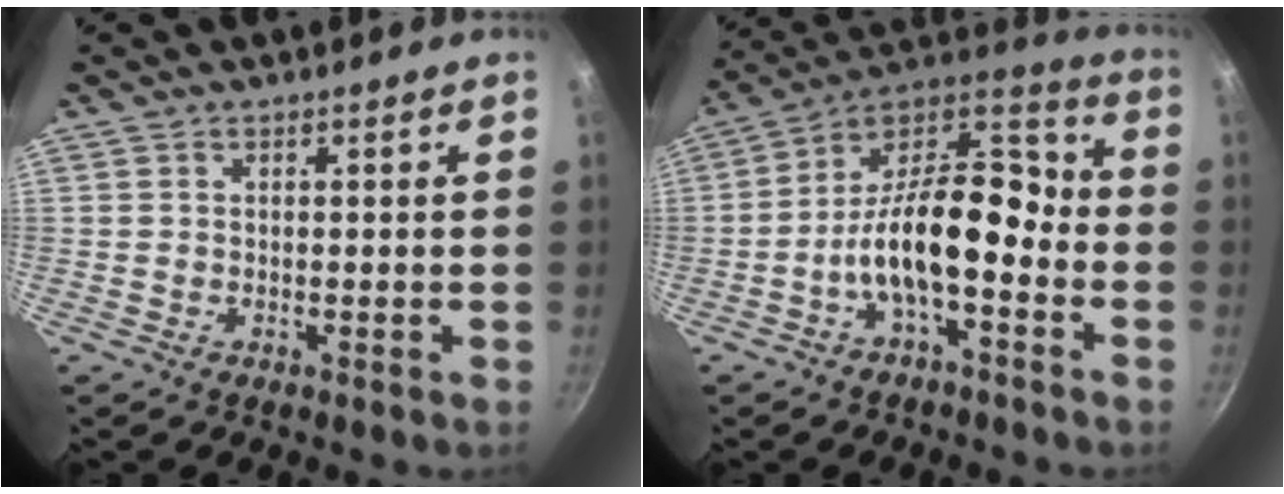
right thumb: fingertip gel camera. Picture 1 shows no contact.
{"total": 16.2, "force": [-4.8, 7.8, 13.3], "torque": [-0.201, 0.065, -0.100]}